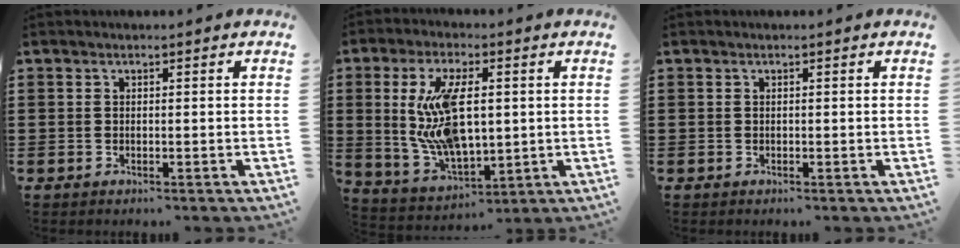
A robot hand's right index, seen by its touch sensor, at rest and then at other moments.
{"total": 12.1, "force": [1.5, 5.9, 10.4], "torque": [-0.221, -0.004, 0.023]}
{"total": 0.0}